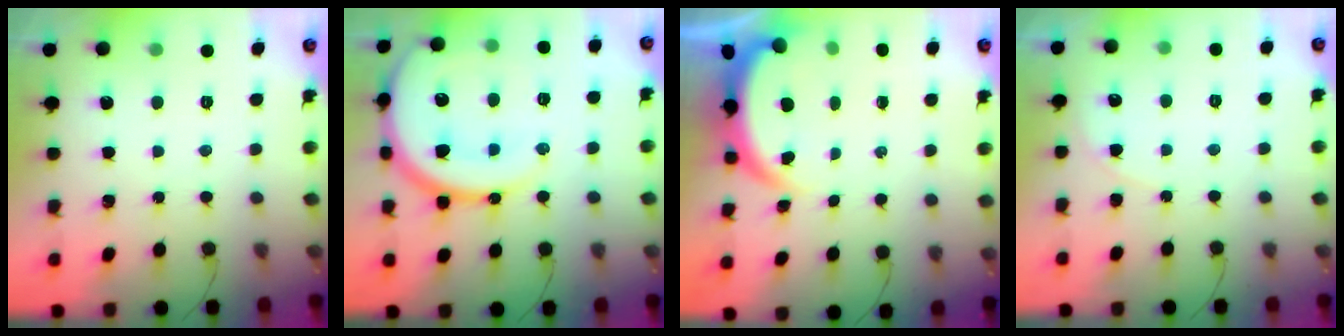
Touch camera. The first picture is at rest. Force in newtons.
{"total": 19.5, "press": 19.4, "slide": 2.0}
{"total": 3.8, "press": 3.8, "slide": 0.1}
{"total": 3.9, "press": 3.9, "slide": 0.3}